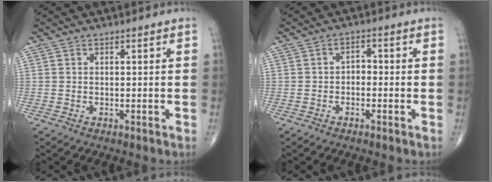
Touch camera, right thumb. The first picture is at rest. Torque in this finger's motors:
{"motor_torque": [-0.39, -0.08, 0.12, 0.17, 0.00]}